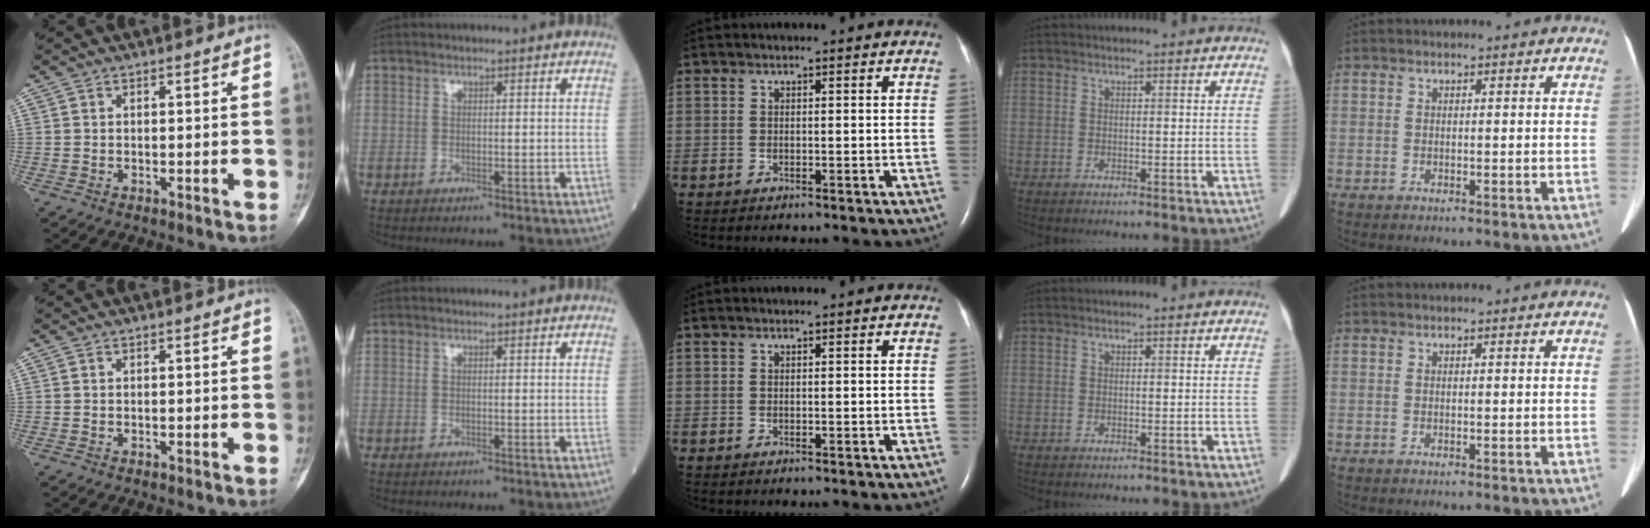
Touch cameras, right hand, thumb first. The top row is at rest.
{}